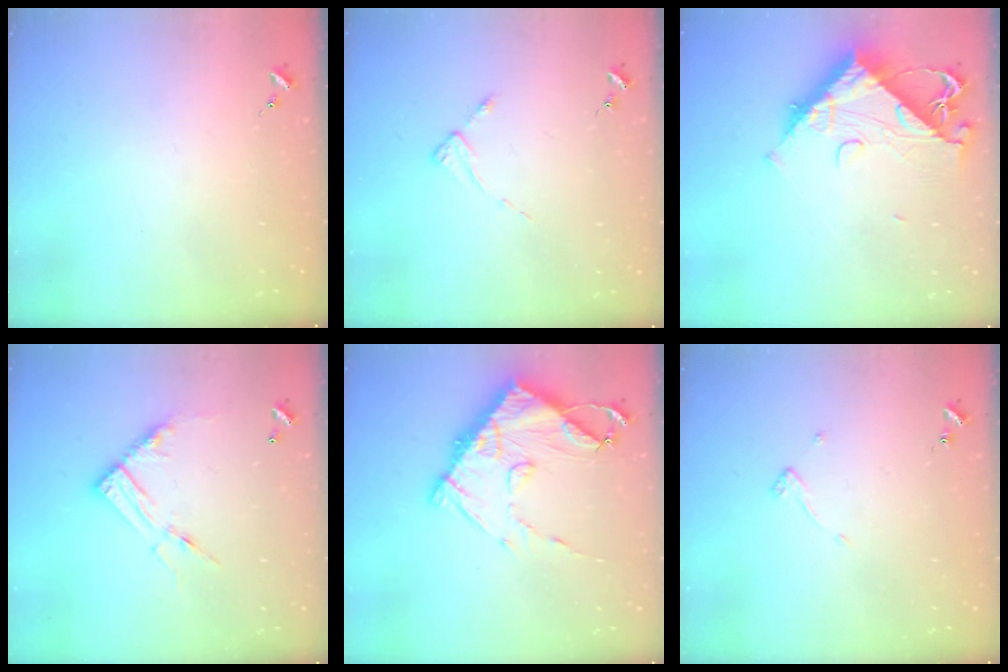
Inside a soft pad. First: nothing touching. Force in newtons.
{"total": 2.3, "press": 2.3, "slide": 0.4}
{"total": 11.9, "press": 11.8, "slide": 1.4}
{"total": 12.6, "press": 12.6, "slide": 1.2}
{"total": 13.5, "press": 13.5, "slide": 1.2}
{"total": 4.7, "press": 4.7, "slide": 0.2}